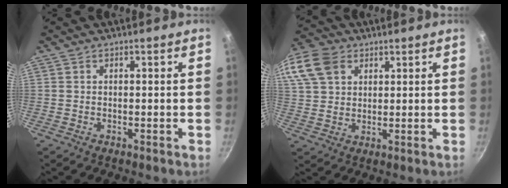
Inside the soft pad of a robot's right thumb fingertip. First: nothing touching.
{"total": 17.1, "force": [7.7, 12.4, 8.8], "torque": [-0.210, 0.025, 0.146]}